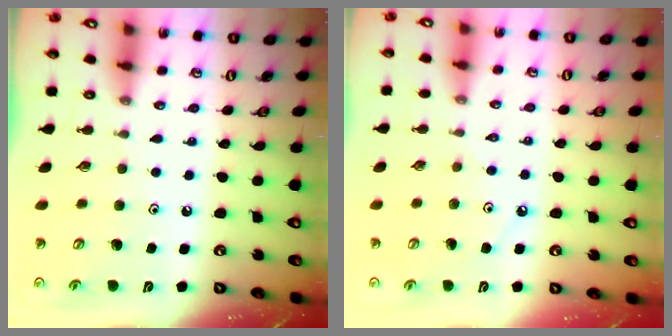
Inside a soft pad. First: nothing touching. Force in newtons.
{"total": 2.1, "press": 2.1, "slide": 0.4}